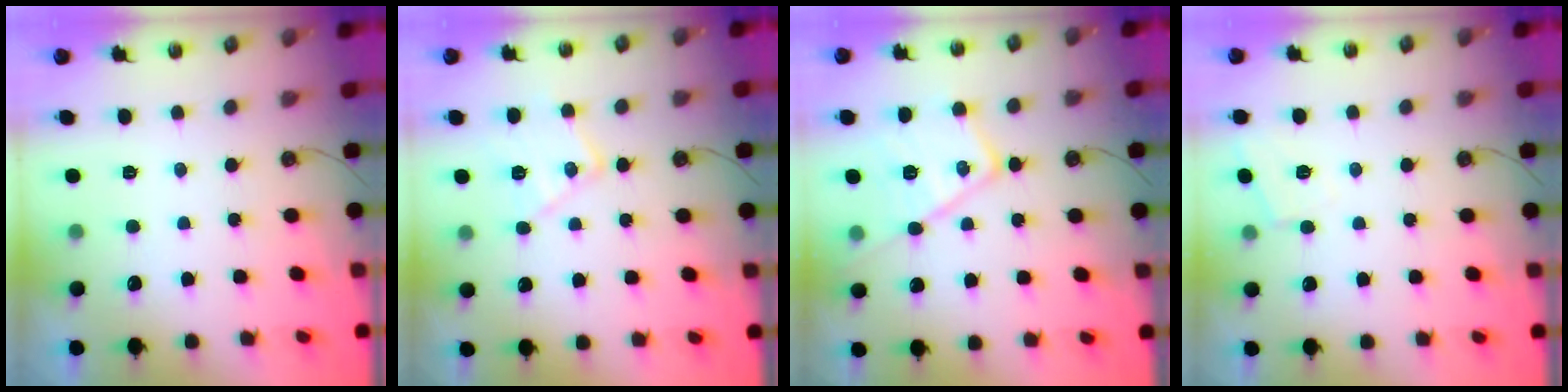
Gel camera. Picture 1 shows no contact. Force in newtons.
{"total": 12.2, "press": 12.2, "slide": 0.6}
{"total": 16.7, "press": 16.6, "slide": 1.1}
{"total": 4.4, "press": 4.4, "slide": 0.6}